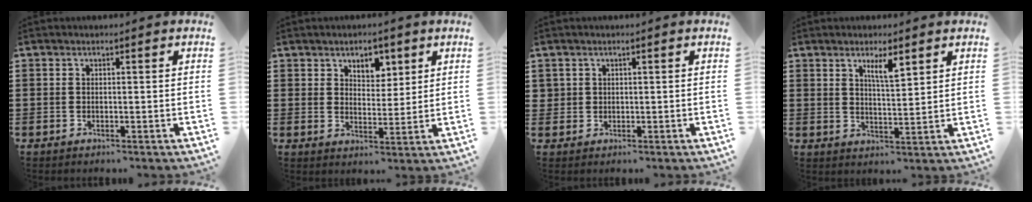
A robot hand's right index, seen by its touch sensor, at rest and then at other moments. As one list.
[{"total": 4.1, "force": [2.8, 2.7, 1.3], "torque": [-0.023, 0.004, 0.048]}, {"total": 1.2, "force": [0.5, 1.1, 0.1], "torque": [-0.006, 0.004, 0.010]}, {"total": 4.1, "force": [2.6, 0.8, 3.0], "torque": [-0.055, 0.001, 0.043]}]